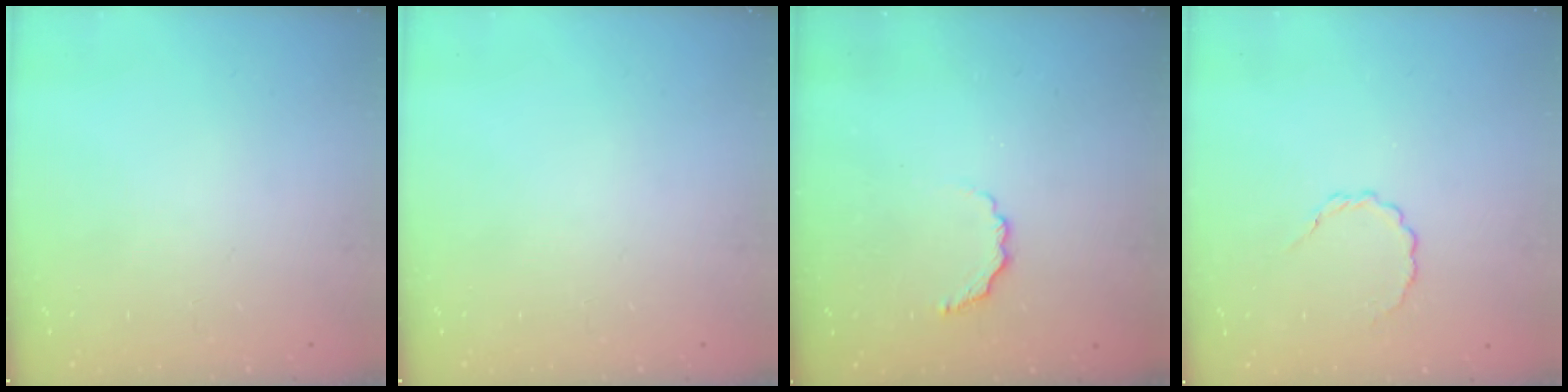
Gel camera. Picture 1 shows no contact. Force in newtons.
{"total": 0.0}
{"total": 4.7, "press": 4.6, "slide": 1.1}
{"total": 2.4, "press": 2.2, "slide": 0.9}